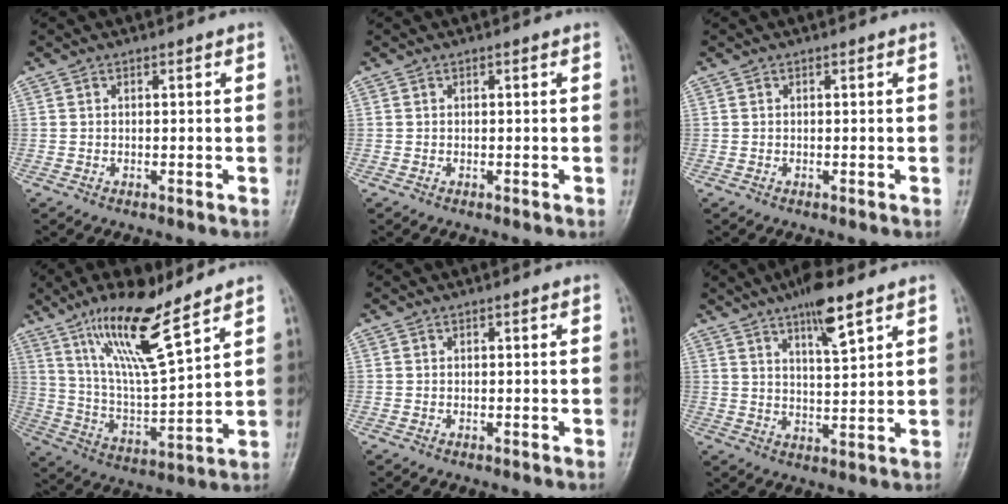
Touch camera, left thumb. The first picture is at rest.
{"total": 0.0}
{"total": 0.0}
{"total": 15.4, "force": [10.2, 2.9, 11.2], "torque": [-0.197, -0.057, 0.200]}
{"total": 0.0}
{"total": 8.1, "force": [5.2, 1.7, 6.0], "torque": [-0.095, -0.029, 0.088]}